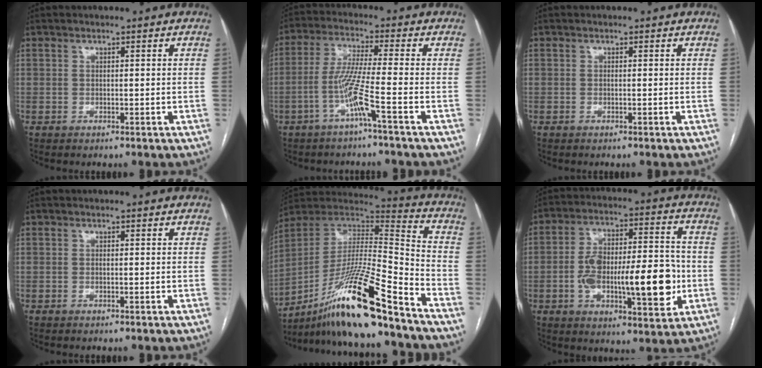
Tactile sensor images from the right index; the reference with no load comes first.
{"total": 6.9, "force": [-3.1, -1.3, 6.0], "torque": [-0.124, 0.002, -0.066]}
{"total": 0.0}
{"total": 0.0}
{"total": 20.6, "force": [-15.0, 0.1, 14.2], "torque": [-0.273, -0.005, -0.272]}
{"total": 17.4, "force": [-3.2, 5.3, 16.3], "torque": [-0.265, 0.020, -0.043]}